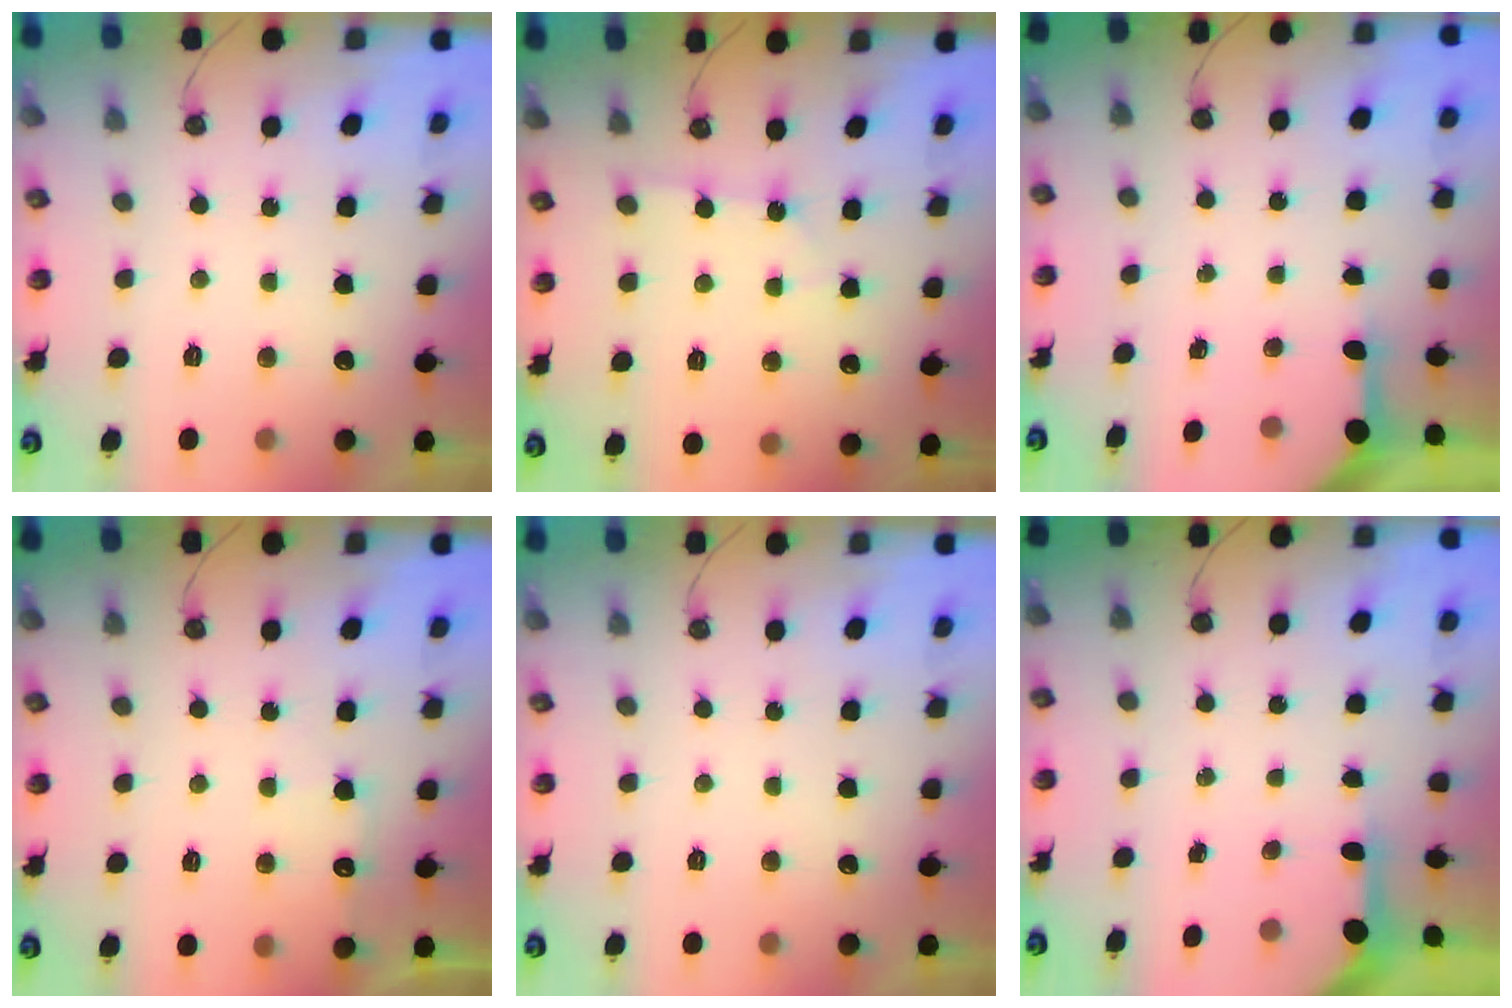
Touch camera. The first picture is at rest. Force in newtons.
{"total": 1.8, "press": 1.8, "slide": 0.3}
{"total": 3.4, "press": 3.4, "slide": 0.4}
{"total": 6.2, "press": 6.1, "slide": 0.9}
{"total": 0.0}
{"total": 3.4, "press": 3.4, "slide": 0.3}